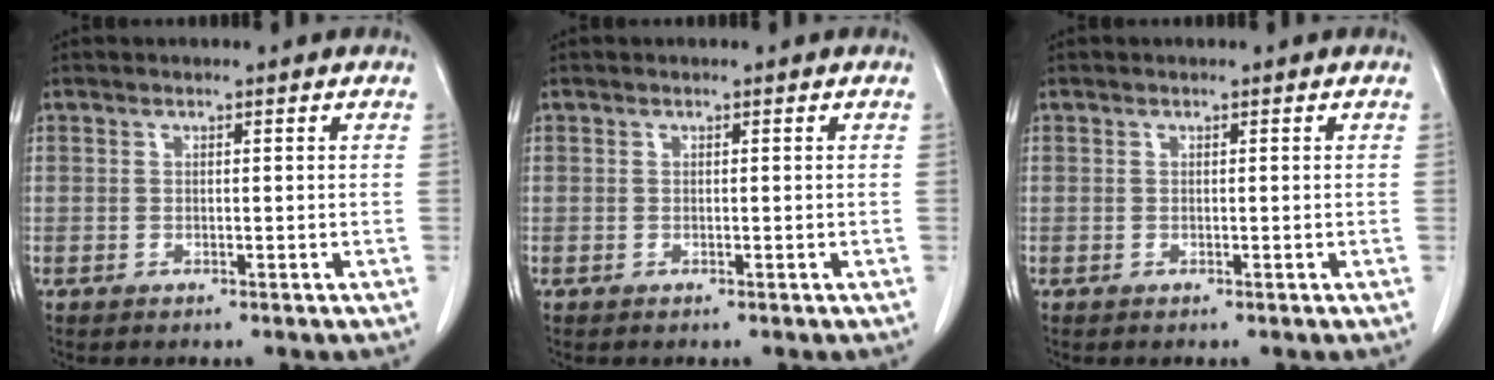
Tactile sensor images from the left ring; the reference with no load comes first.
{"total": 0.0}
{"total": 0.0}